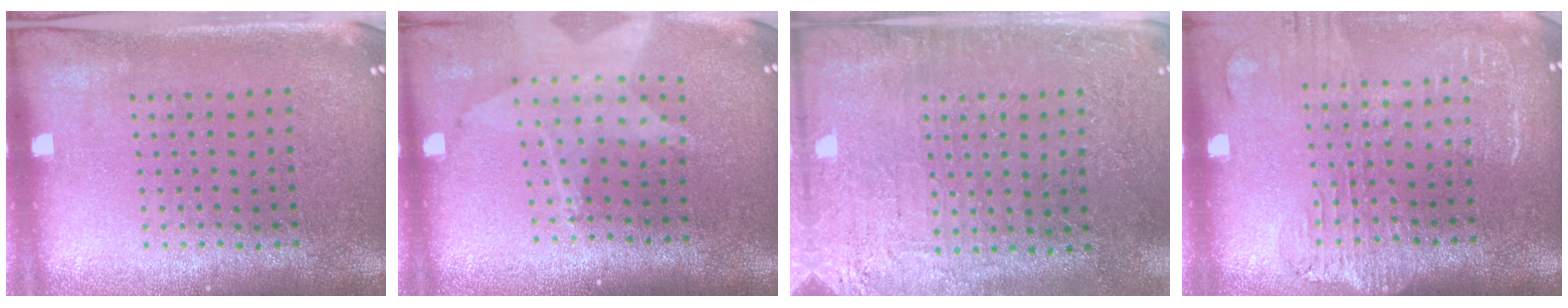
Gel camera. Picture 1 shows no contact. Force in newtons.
{"total": 1.9, "press": 1.5, "slide": 1.2}
{"total": 2.8, "press": 2.7, "slide": 0.6}
{"total": 1.8, "press": 1.5, "slide": 0.9}